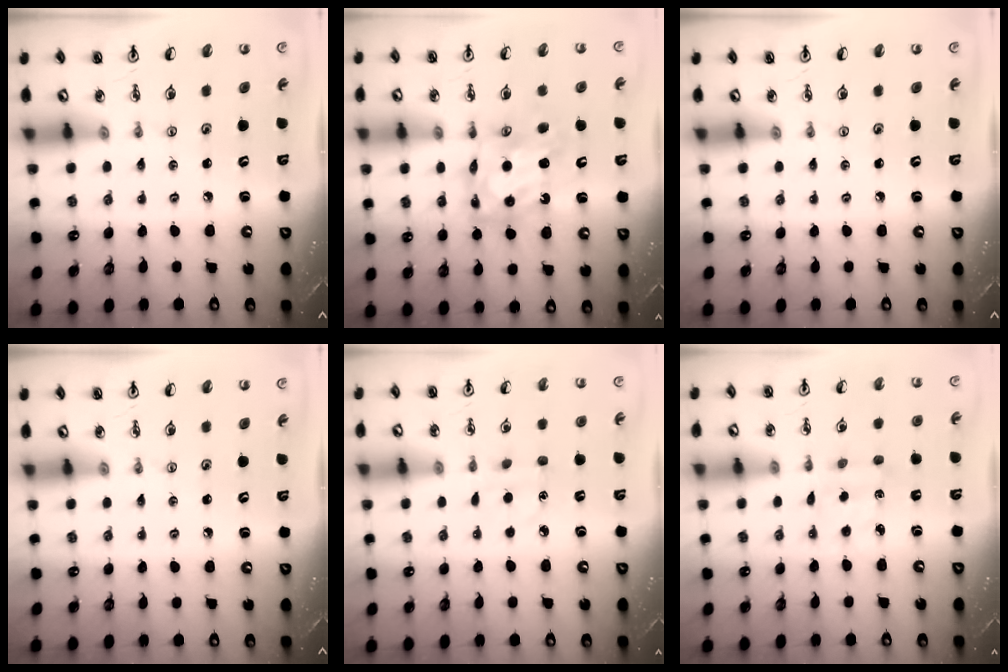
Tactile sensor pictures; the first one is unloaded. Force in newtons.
{"total": 11.3, "press": 11.3, "slide": 1.0}
{"total": 0.0}
{"total": 0.0}
{"total": 4.0, "press": 4.0, "slide": 0.4}
{"total": 1.7, "press": 1.5, "slide": 0.8}